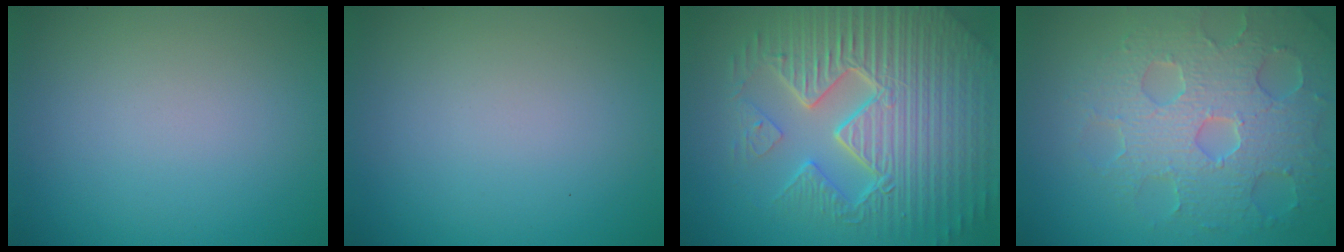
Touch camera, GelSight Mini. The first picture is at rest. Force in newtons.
{"total": 0.0}
{"total": 10.9, "press": 7.1, "slide": 8.3}
{"total": 7.3, "press": 5.7, "slide": 4.5}